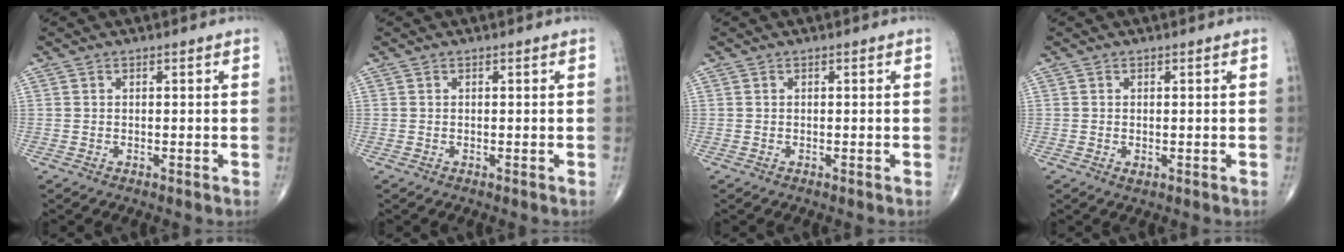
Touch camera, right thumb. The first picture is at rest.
{"total": 0.0}
{"total": 0.0}
{"total": 0.8, "force": [-0.1, 0.5, 0.6], "torque": [-0.011, -0.002, -0.001]}